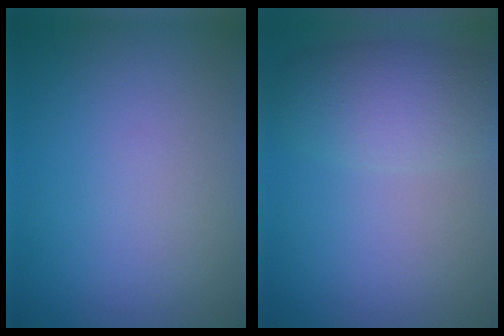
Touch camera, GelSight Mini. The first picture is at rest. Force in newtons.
{"total": 4.5, "press": 4.5, "slide": 0.2}